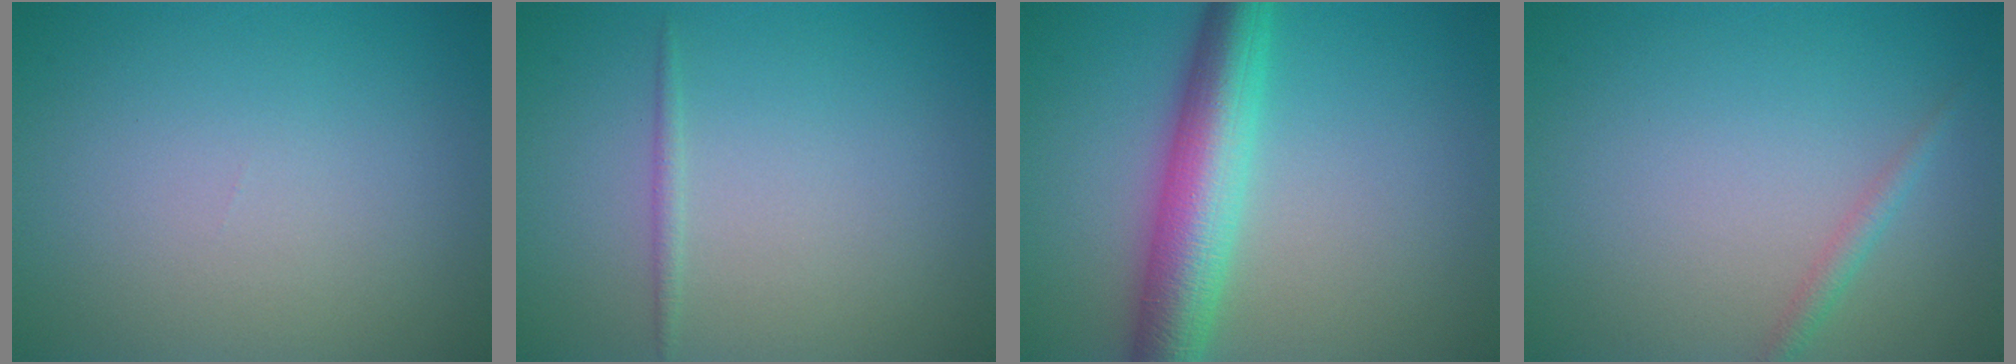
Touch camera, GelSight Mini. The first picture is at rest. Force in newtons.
{"total": 0.7, "press": 0.7, "slide": 0.0}
{"total": 6.7, "press": 6.7, "slide": 0.1}
{"total": 1.2, "press": 1.2, "slide": 0.0}